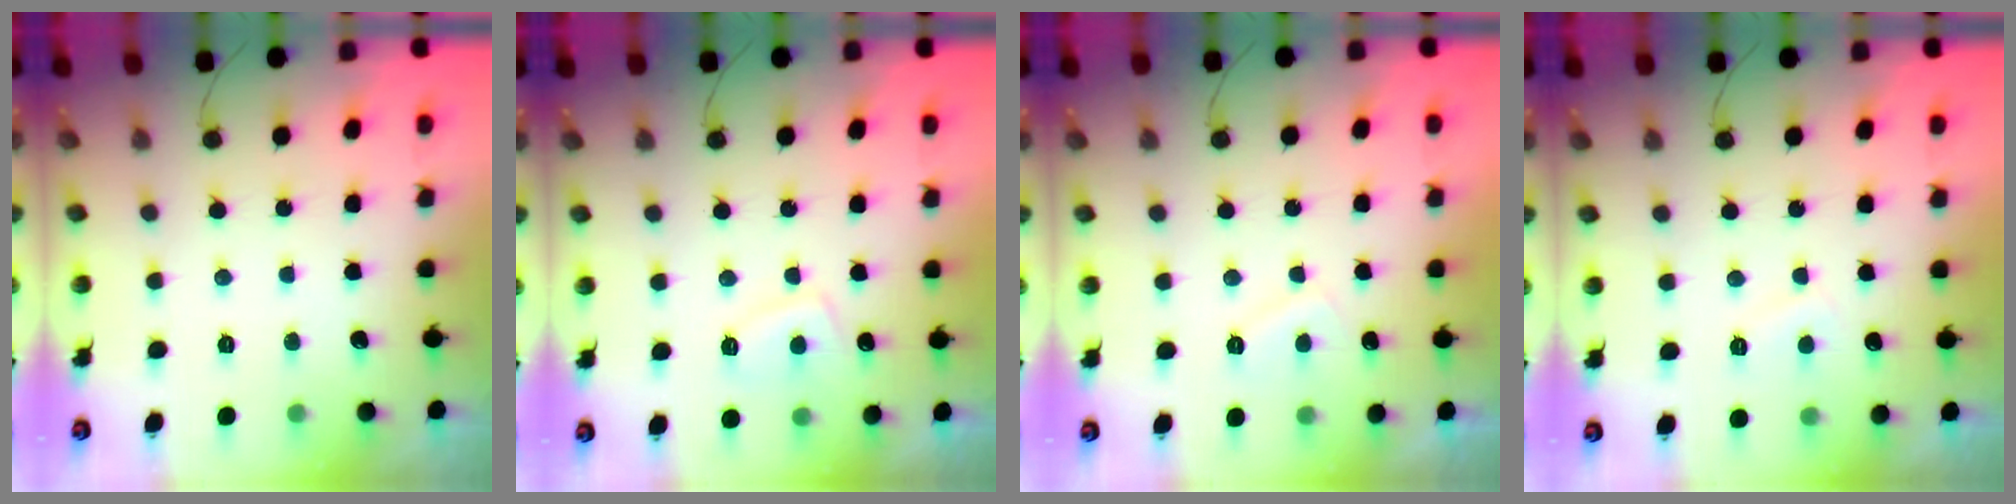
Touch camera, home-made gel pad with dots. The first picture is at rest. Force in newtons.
{"total": 4.6, "press": 4.5, "slide": 1.0}
{"total": 2.5, "press": 2.4, "slide": 0.8}
{"total": 1.9, "press": 1.8, "slide": 0.4}